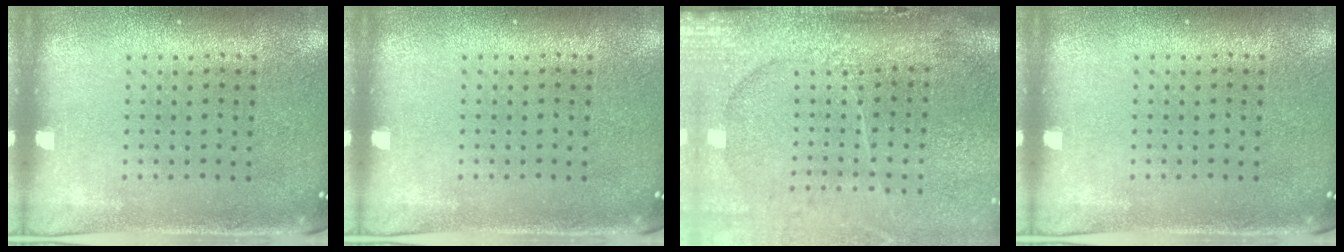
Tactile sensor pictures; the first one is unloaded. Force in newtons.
{"total": 0.0}
{"total": 4.4, "press": 3.6, "slide": 2.6}
{"total": 0.0}